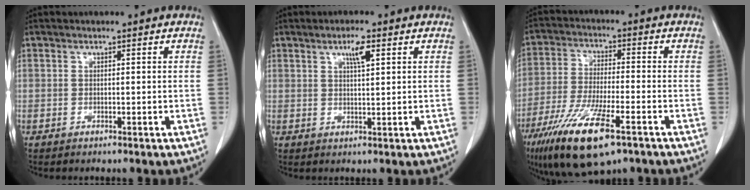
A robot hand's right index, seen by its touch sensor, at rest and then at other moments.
{"total": 3.3, "force": [1.7, 0.5, 2.9], "torque": [-0.051, 0.000, 0.029]}
{"total": 14.4, "force": [-8.4, 2.9, 11.3], "torque": [-0.226, -0.033, -0.146]}